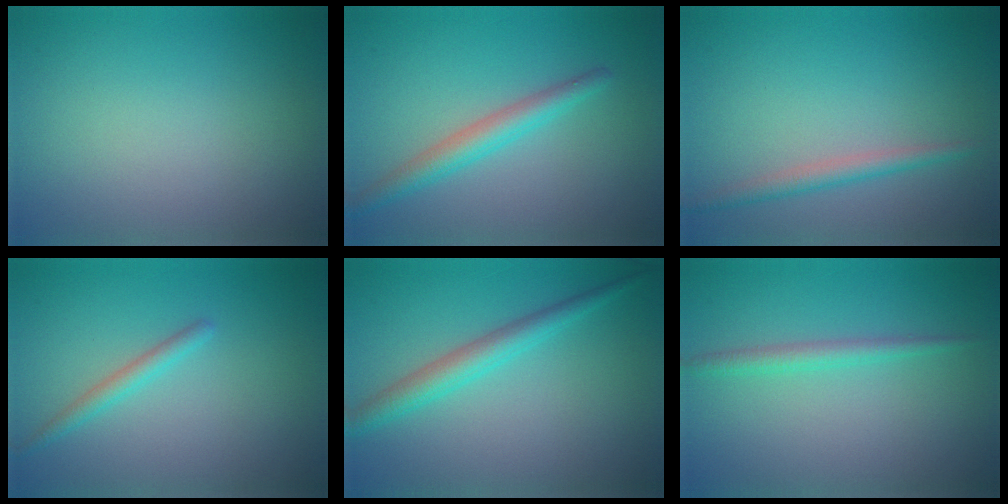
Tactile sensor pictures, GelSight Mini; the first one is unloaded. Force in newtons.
{"total": 2.9, "press": 2.9, "slide": 0.1}
{"total": 2.0, "press": 2.0, "slide": 0.0}
{"total": 1.5, "press": 1.5, "slide": 0.0}
{"total": 2.9, "press": 2.9, "slide": 0.2}
{"total": 1.7, "press": 1.7, "slide": 0.1}